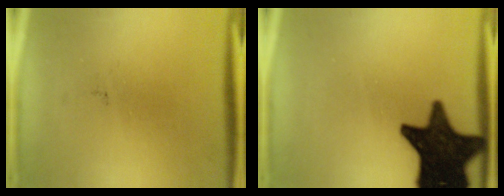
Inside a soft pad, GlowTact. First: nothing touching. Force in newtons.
{"total": 18.5}